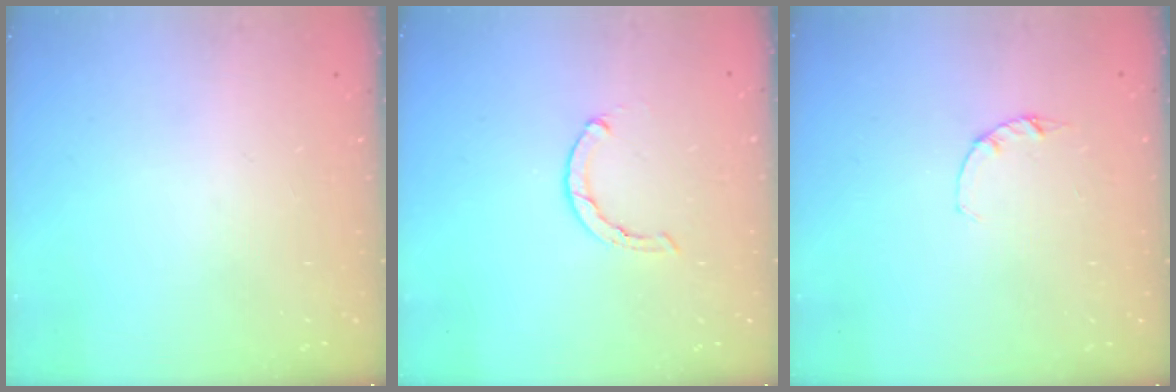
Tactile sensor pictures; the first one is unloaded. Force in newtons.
{"total": 0.7, "press": 0.6, "slide": 0.2}
{"total": 1.2, "press": 1.1, "slide": 0.3}